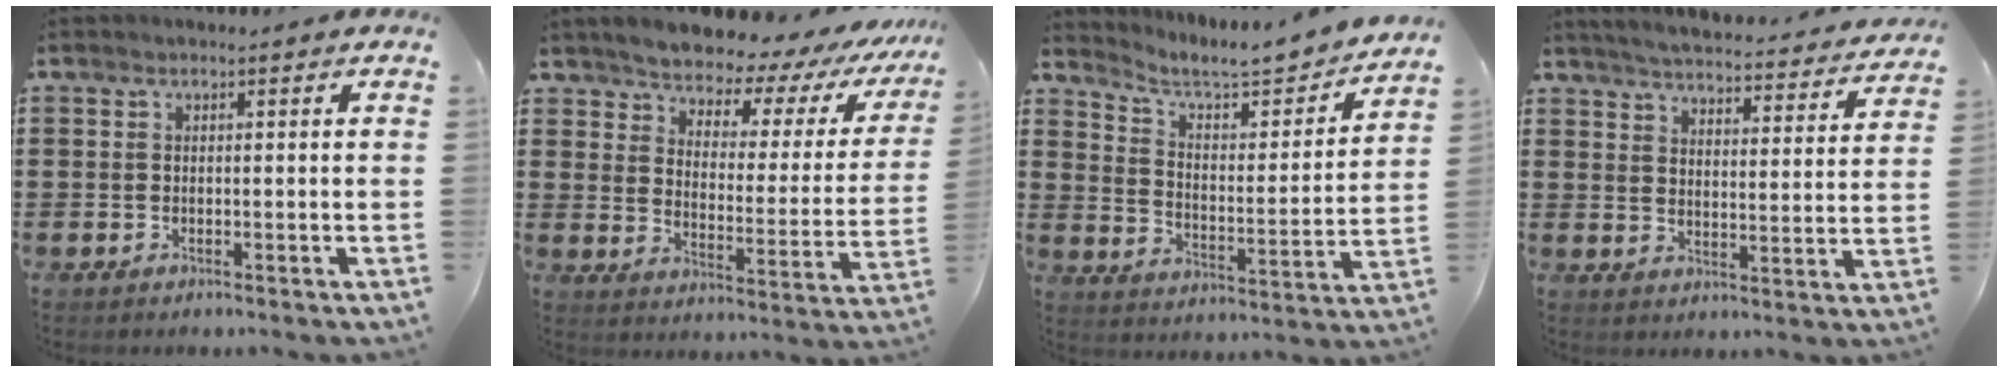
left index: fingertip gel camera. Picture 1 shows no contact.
{"total": 4.8, "force": [4.6, 0.9, 0.9], "torque": [-0.050, -0.044, 0.071]}
{"total": 4.6, "force": [4.3, 0.7, 1.5], "torque": [-0.055, -0.037, 0.064]}
{"total": 4.0, "force": [3.9, -0.6, 0.7], "torque": [-0.035, -0.036, 0.061]}